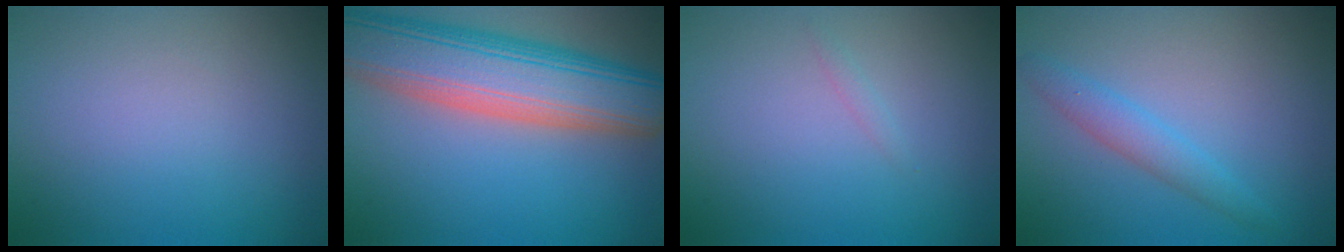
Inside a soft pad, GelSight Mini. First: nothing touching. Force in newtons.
{"total": 11.5, "press": 11.4, "slide": 1.0}
{"total": 0.5, "press": 0.5, "slide": 0.0}
{"total": 2.2, "press": 2.2, "slide": 0.3}